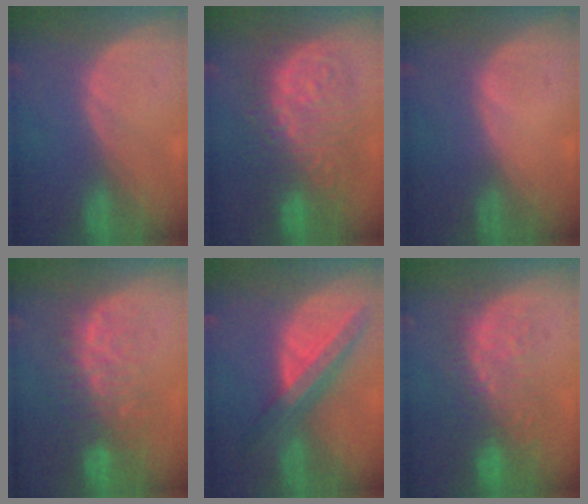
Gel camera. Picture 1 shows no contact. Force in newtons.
{"total": 12.7, "press": 12.7, "slide": 1.3}
{"total": 0.0}
{"total": 10.0, "press": 8.6, "slide": 5.2}
{"total": 8.4, "press": 7.5, "slide": 3.8}
{"total": 9.8, "press": 8.8, "slide": 4.2}